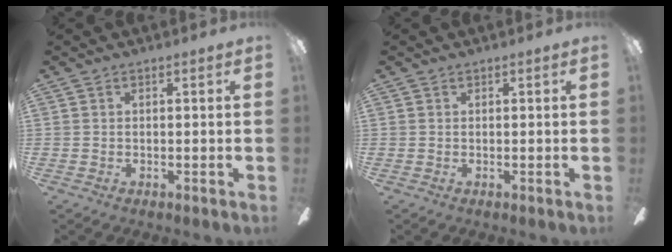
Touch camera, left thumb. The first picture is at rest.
{"total": 0.0}